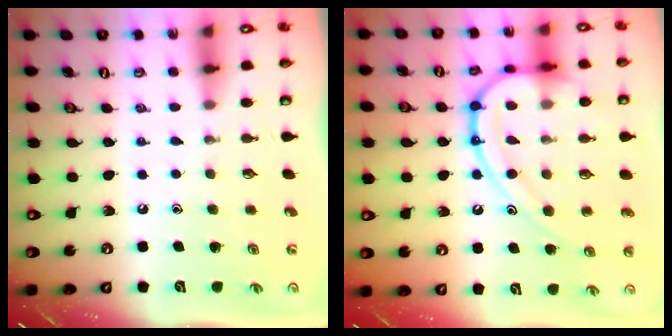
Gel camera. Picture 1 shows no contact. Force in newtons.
{"total": 18.6, "press": 18.5, "slide": 1.5}